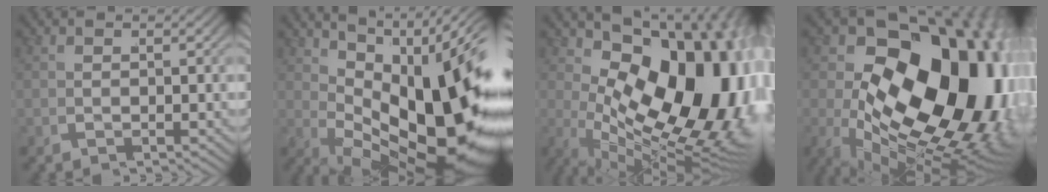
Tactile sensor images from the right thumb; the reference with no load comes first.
{"total": 20.8, "force": [-0.1, 12.1, 16.9], "torque": [-0.258, -0.043, 0.030]}
{"total": 26.1, "force": [-1.9, 15.8, 20.8], "torque": [-0.327, -0.067, 0.016]}
{"total": 32.7, "force": [-1.5, 20.8, 25.1], "torque": [-0.384, -0.070, 0.015]}